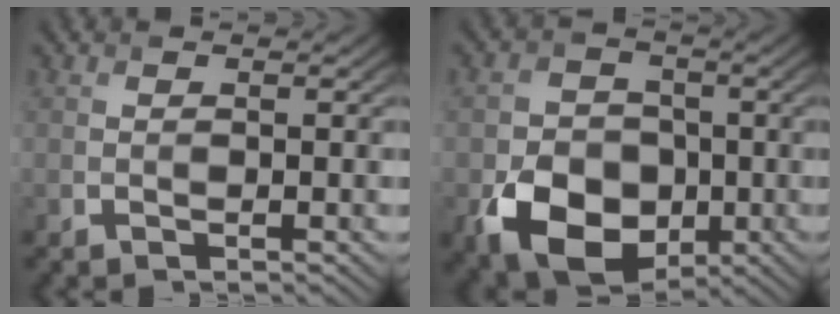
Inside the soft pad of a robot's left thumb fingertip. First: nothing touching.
{"total": 10.0, "force": [-3.3, 7.6, 5.5], "torque": [-0.116, -0.026, -0.063]}